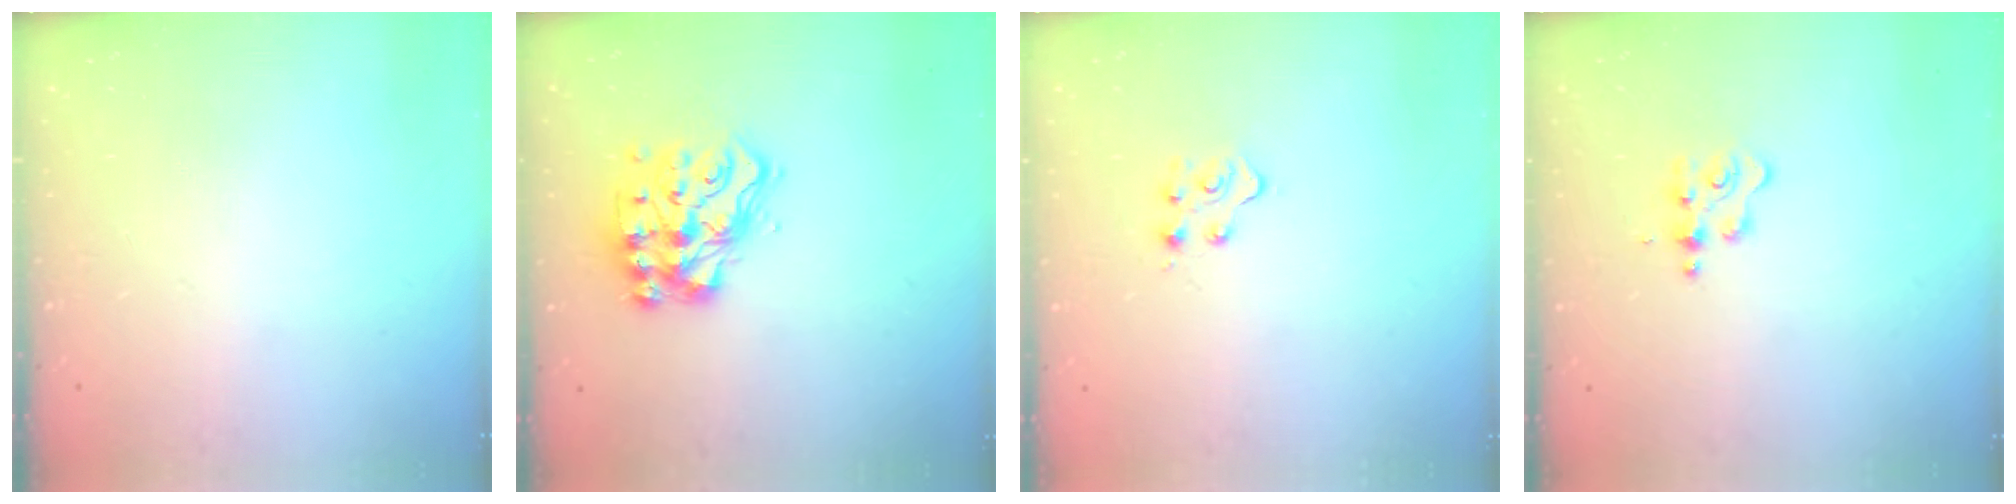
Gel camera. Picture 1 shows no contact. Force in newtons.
{"total": 14.6, "press": 14.4, "slide": 2.0}
{"total": 4.9, "press": 4.9, "slide": 0.3}
{"total": 3.7, "press": 3.7, "slide": 0.5}